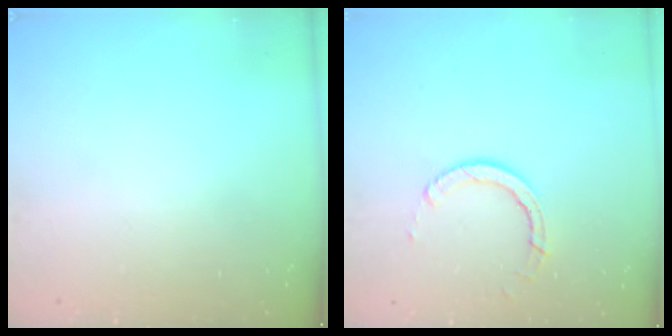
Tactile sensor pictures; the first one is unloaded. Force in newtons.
{"total": 5.4, "press": 5.4, "slide": 0.5}